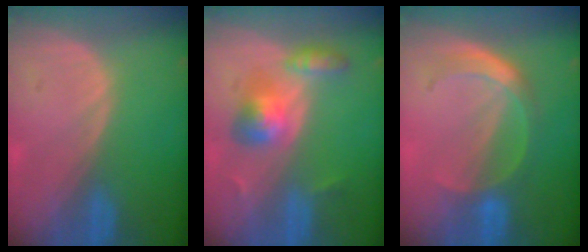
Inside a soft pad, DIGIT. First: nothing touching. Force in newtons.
{"total": 5.7, "press": 5.5, "slide": 1.5}
{"total": 5.6, "press": 5.1, "slide": 2.3}